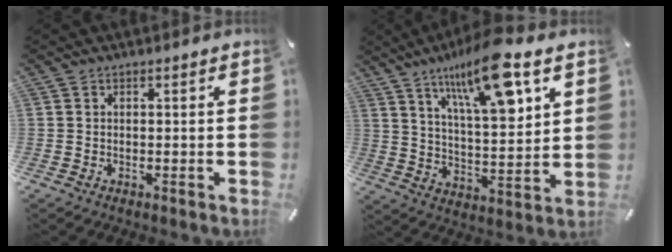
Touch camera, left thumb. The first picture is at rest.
{"total": 16.7, "force": [10.6, 4.8, 11.9], "torque": [-0.211, -0.048, 0.171]}